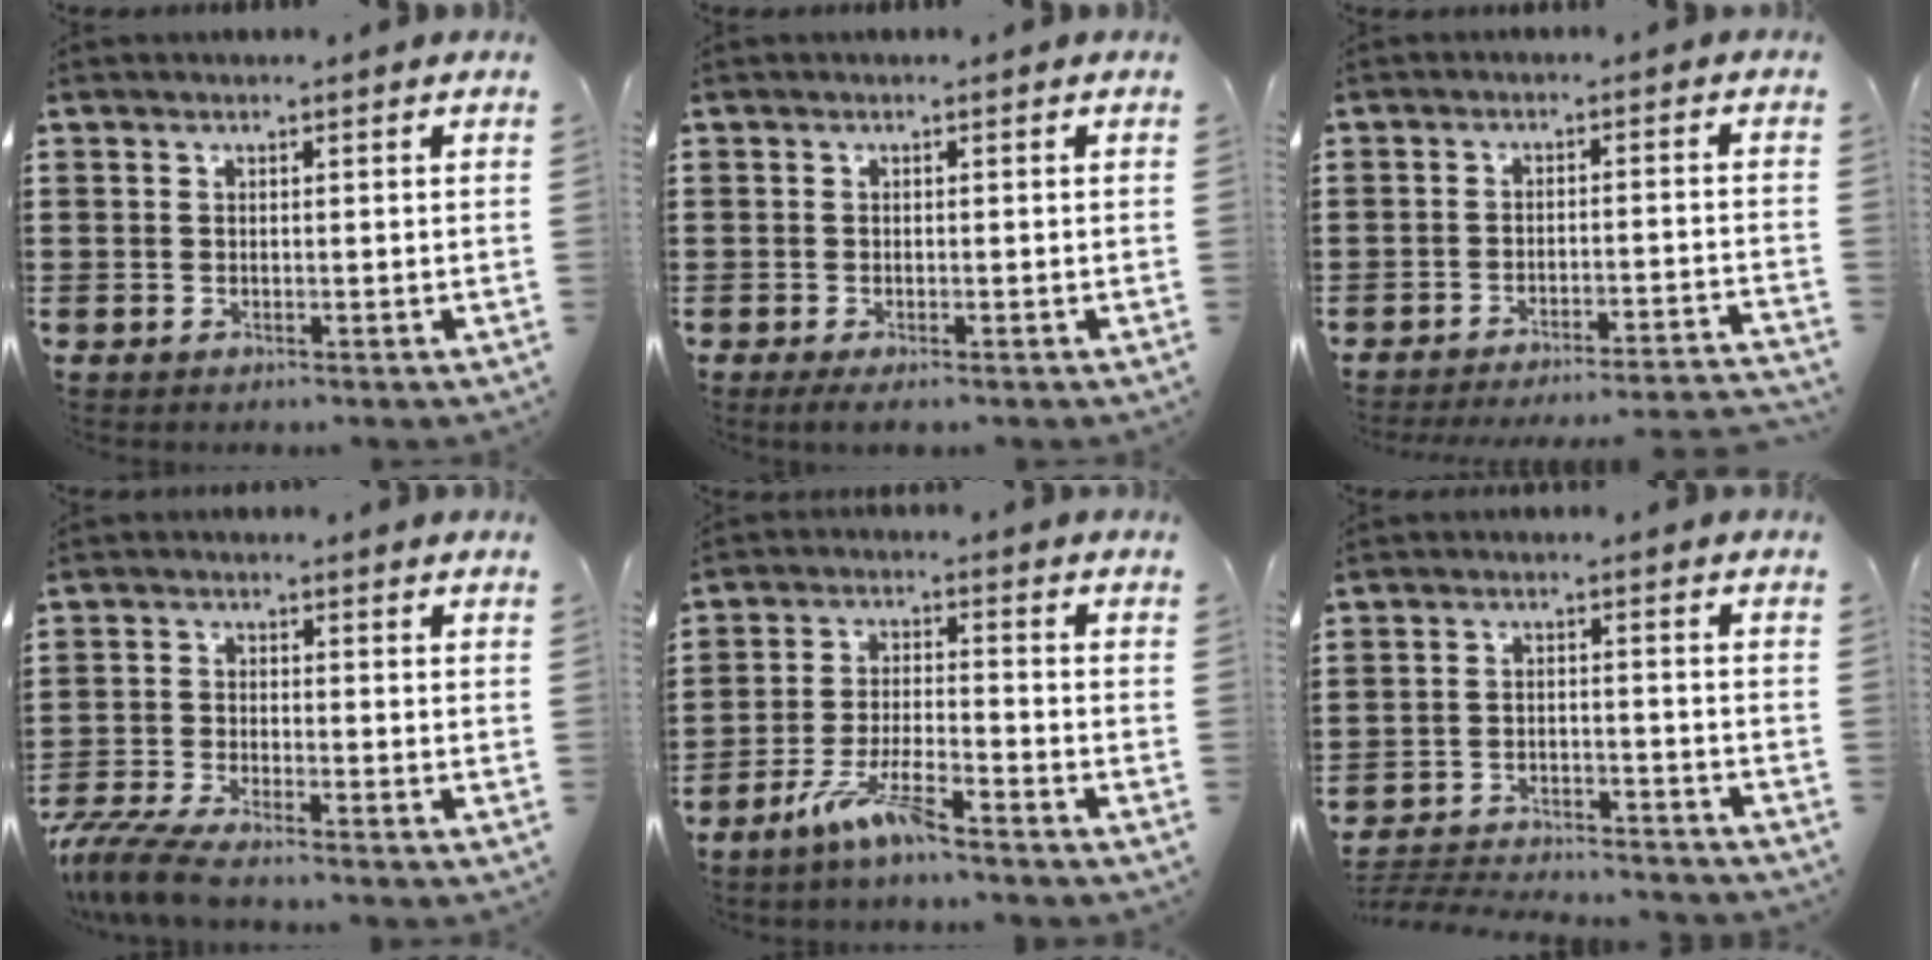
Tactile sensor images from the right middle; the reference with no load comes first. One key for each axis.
{"total": 0.7, "fx": -0.5, "fy": 0.0, "fz": 0.5, "tx": -0.009, "ty": -0.005, "tz": -0.007}
{"total": 3.2, "fx": -3.1, "fy": -0.5, "fz": 0.9, "tx": -0.015, "ty": -0.003, "tz": -0.064}
{"total": 4.8, "fx": -4.3, "fy": 0.0, "fz": 2.1, "tx": -0.070, "ty": -0.023, "tz": -0.093}
{"total": 6.9, "fx": -5.2, "fy": 0.8, "fz": 4.5, "tx": -0.099, "ty": -0.007, "tz": -0.097}
{"total": 4.1, "fx": -4.1, "fy": 0.1, "fz": 0.5, "tx": -0.018, "ty": 0.000, "tz": -0.088}